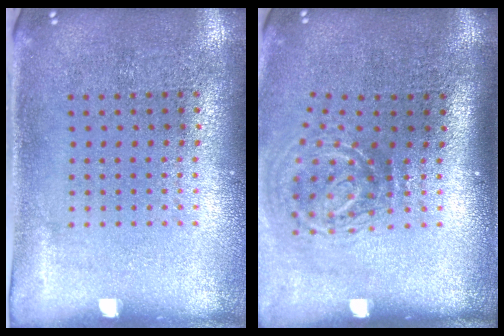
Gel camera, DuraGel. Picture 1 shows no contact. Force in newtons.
{"total": 2.0, "press": 1.3, "slide": 1.6}